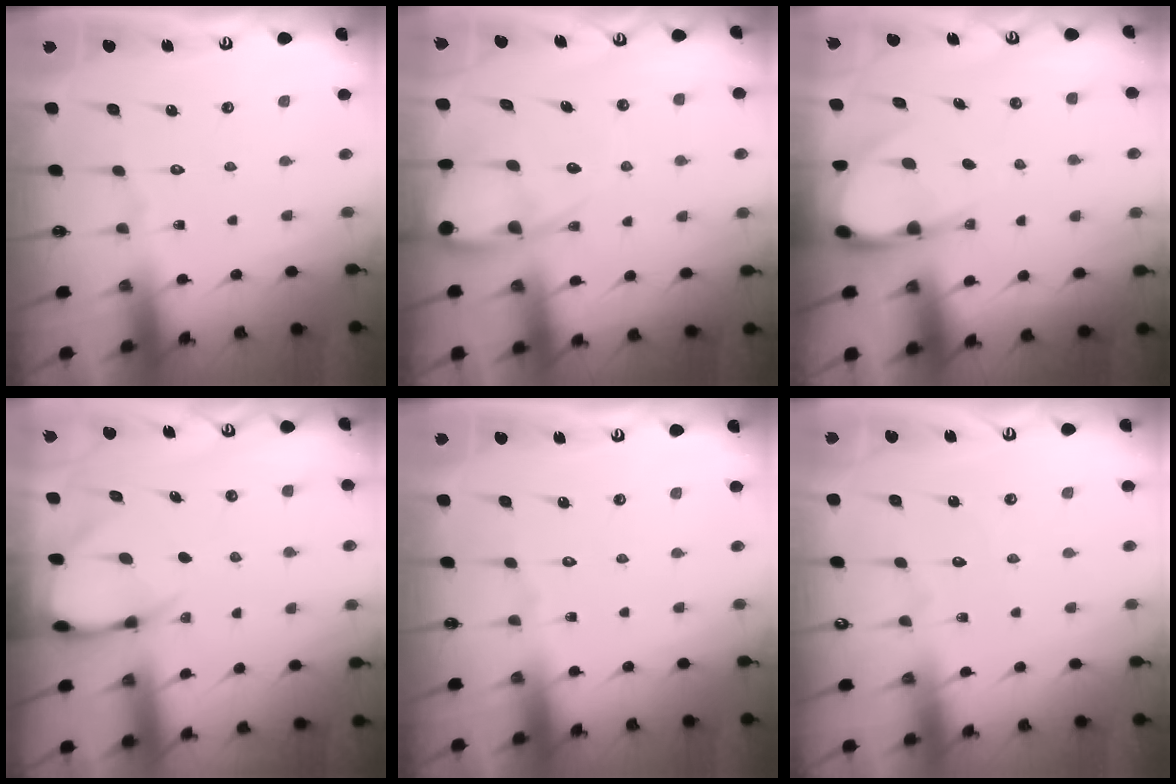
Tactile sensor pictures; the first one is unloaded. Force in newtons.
{"total": 8.1, "press": 8.1, "slide": 0.9}
{"total": 6.7, "press": 6.7, "slide": 0.9}
{"total": 5.1, "press": 5.1, "slide": 0.5}
{"total": 0.0}
{"total": 2.1, "press": 2.1, "slide": 0.1}